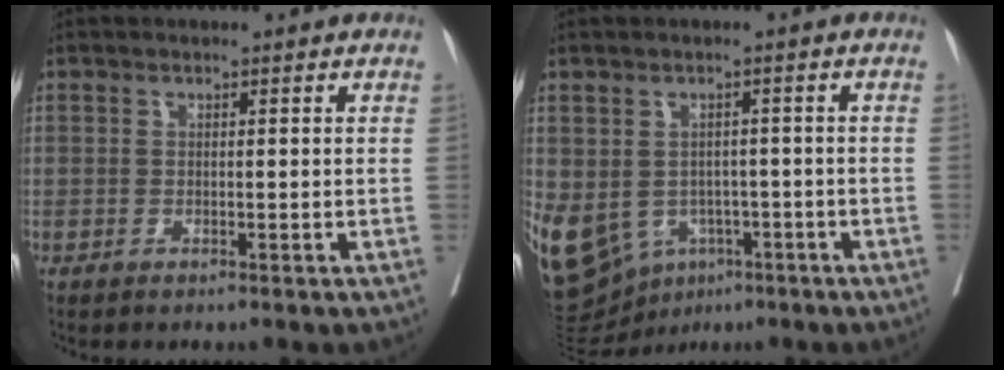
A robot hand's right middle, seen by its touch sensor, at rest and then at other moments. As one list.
[{"total": 14.5, "force": [-6.0, 11.1, 7.2], "torque": [-0.179, 0.004, -0.079]}]